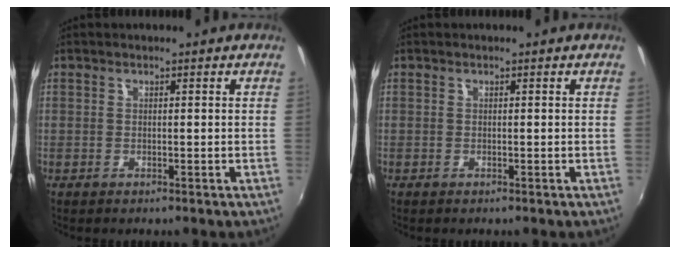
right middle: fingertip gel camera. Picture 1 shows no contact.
{"total": 0.0}